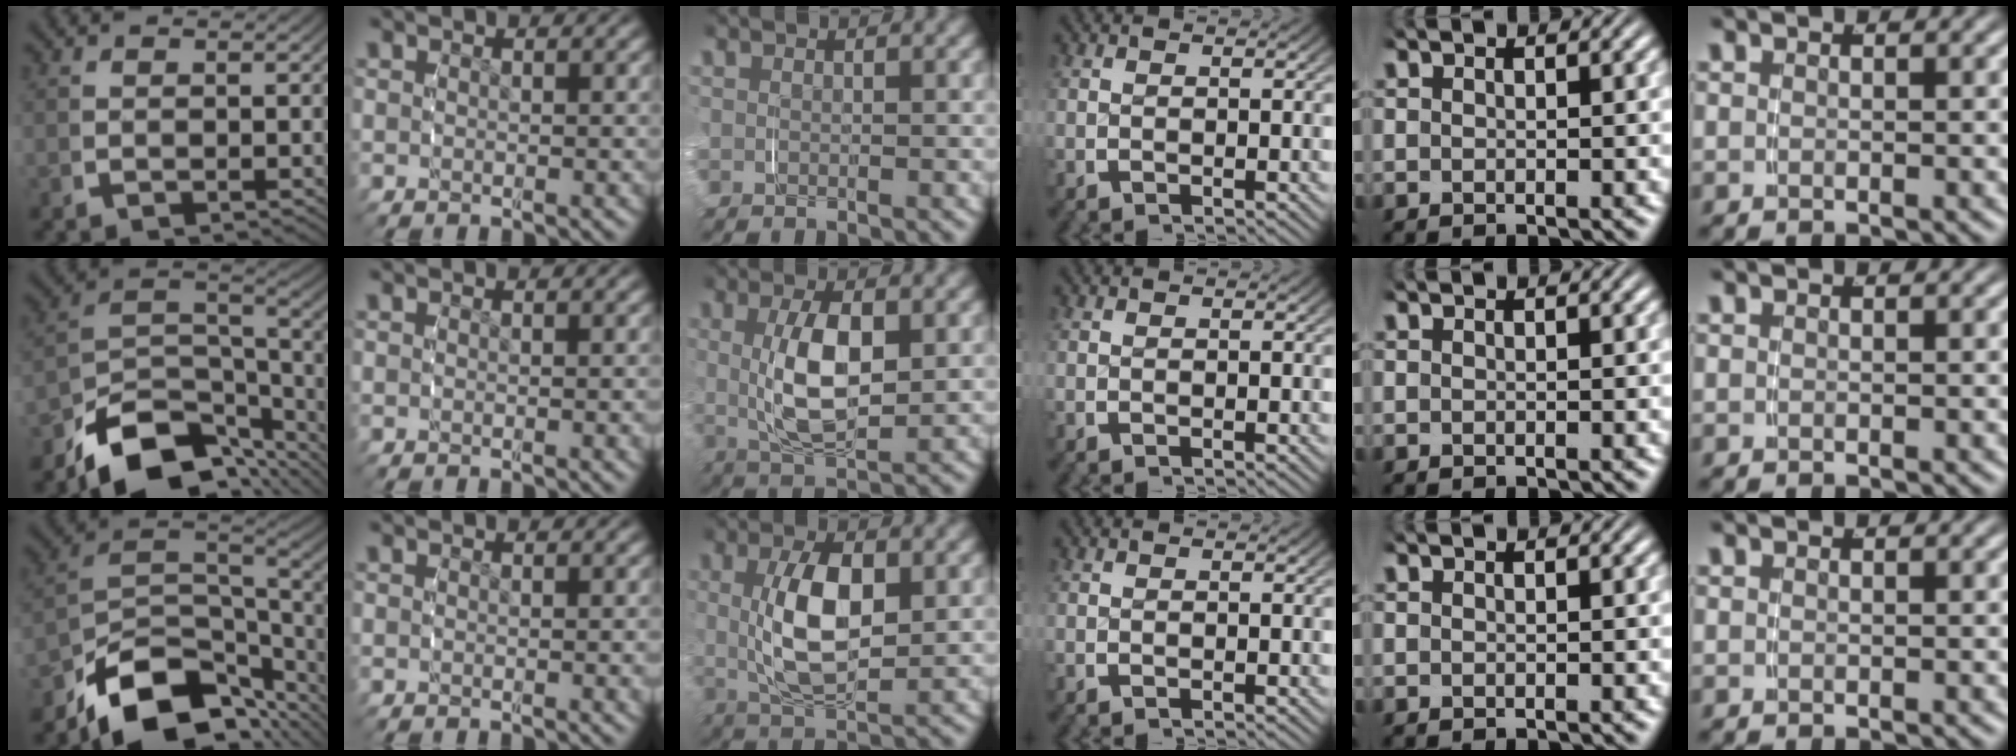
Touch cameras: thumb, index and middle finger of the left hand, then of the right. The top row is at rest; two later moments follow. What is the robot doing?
{"motion": "grasp_and_lifting", "object": "lipstick"}